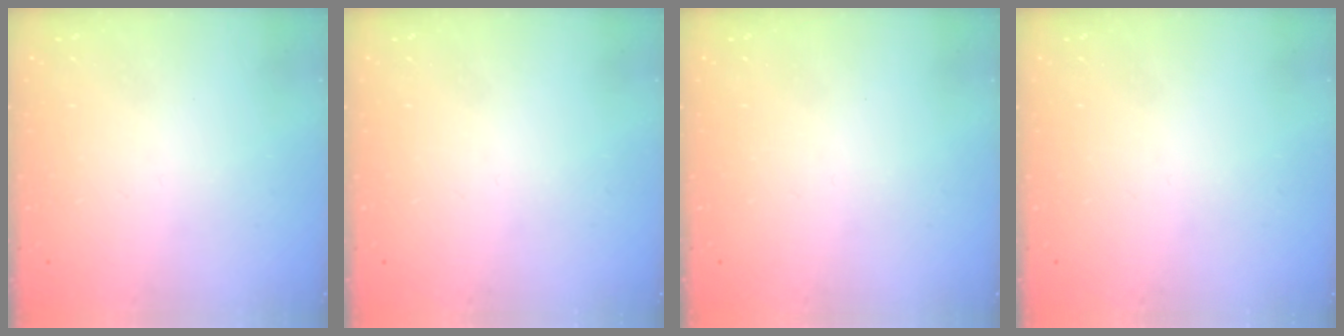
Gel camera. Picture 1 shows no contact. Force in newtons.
{"total": 0.0}
{"total": 0.0}
{"total": 0.0}